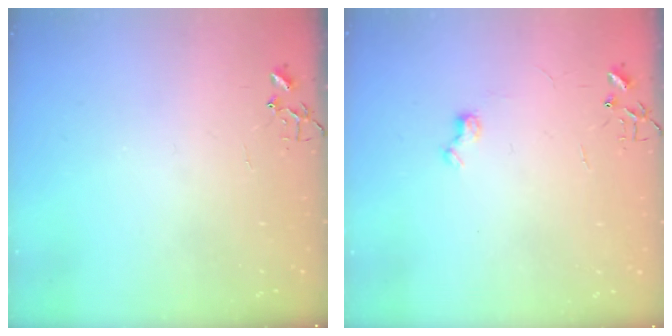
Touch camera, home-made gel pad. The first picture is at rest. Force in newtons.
{"total": 5.6, "press": 5.5, "slide": 0.7}